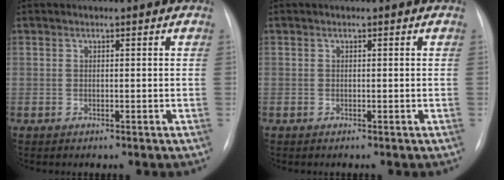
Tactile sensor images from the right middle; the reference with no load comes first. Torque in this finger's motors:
{"motor_torque": [-0.18, -0.11, -0.26, -0.07]}